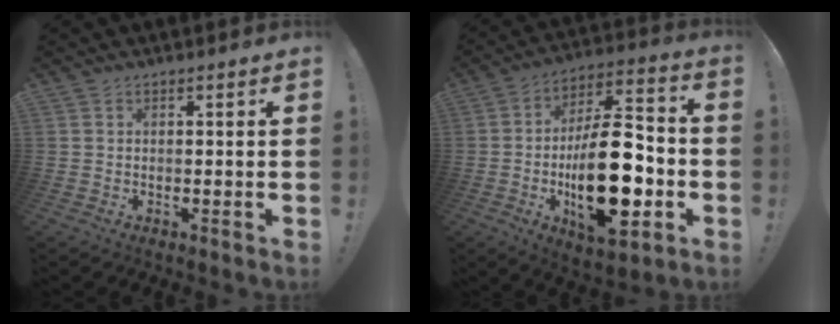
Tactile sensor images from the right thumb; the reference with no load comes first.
{"total": 25.4, "force": [-5.5, 11.8, 21.8], "torque": [-0.368, 0.026, -0.079]}